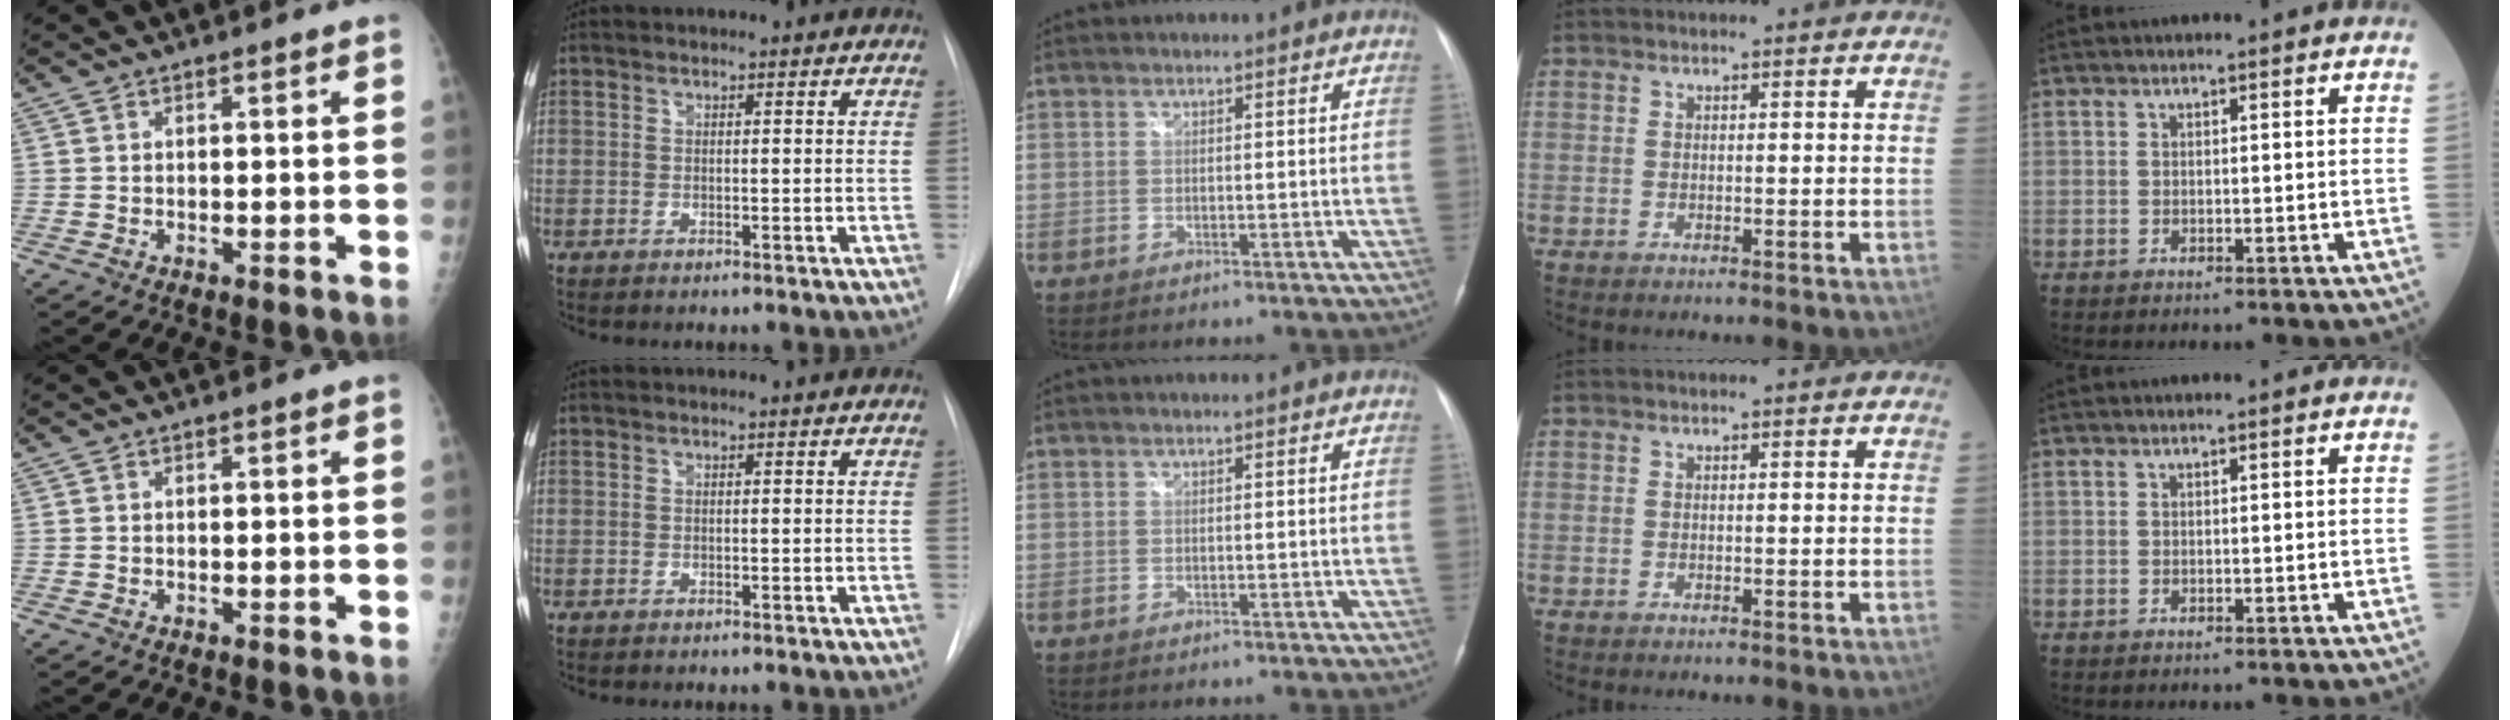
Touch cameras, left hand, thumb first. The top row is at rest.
{}